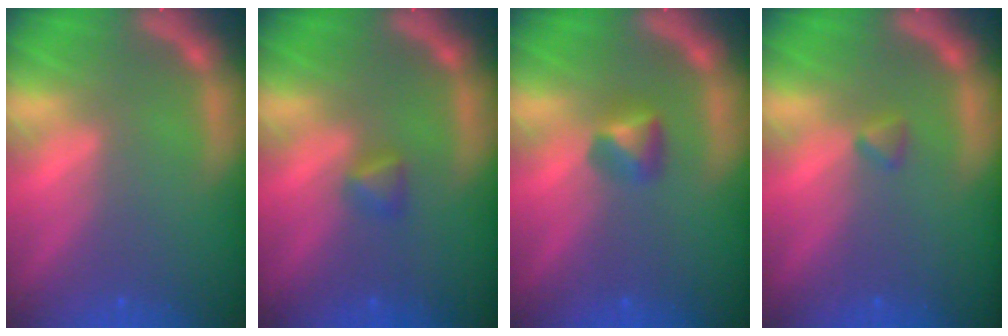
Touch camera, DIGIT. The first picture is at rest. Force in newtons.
{"total": 1.4}
{"total": 1.9}
{"total": 0.9}